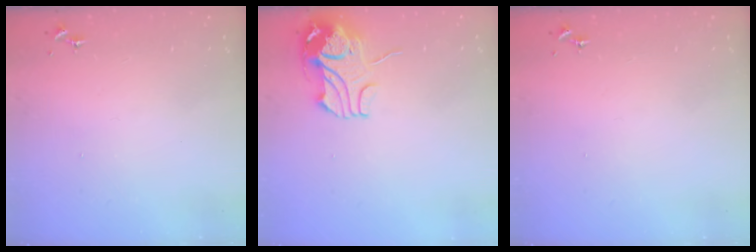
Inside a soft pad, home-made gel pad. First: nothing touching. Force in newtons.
{"total": 11.1, "press": 11.0, "slide": 1.4}
{"total": 0.0}